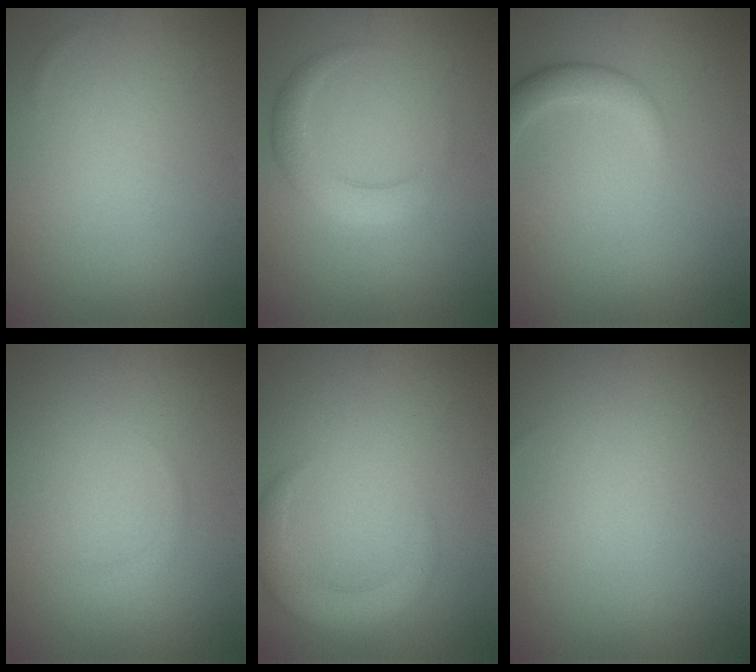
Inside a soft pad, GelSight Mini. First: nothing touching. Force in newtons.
{"total": 2.8, "press": 2.8, "slide": 0.2}
{"total": 2.0, "press": 2.0, "slide": 0.1}
{"total": 0.8, "press": 0.8, "slide": 0.1}
{"total": 3.0, "press": 3.0, "slide": 0.3}
{"total": 0.0}